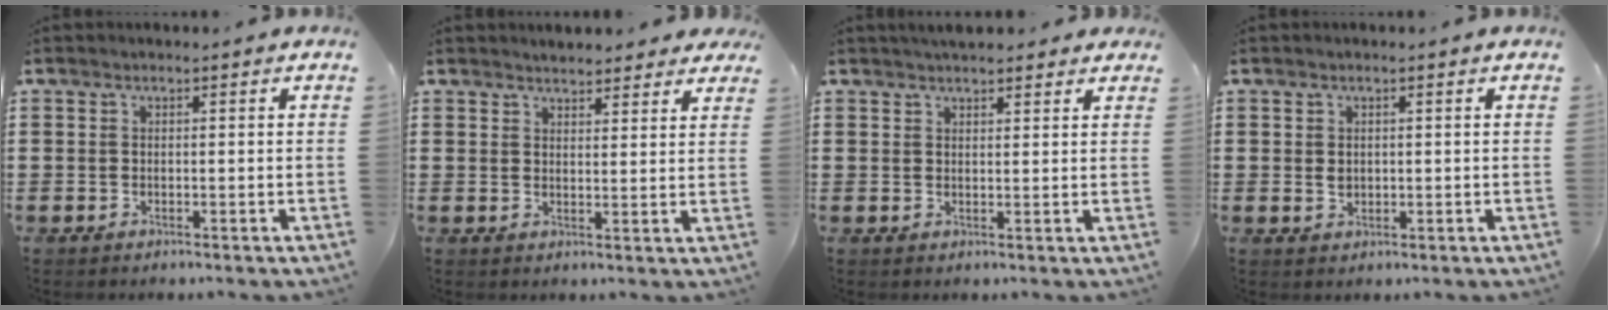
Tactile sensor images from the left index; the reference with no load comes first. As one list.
[{"total": 2.9, "force": [2.9, 0.5, 0.3], "torque": [-0.015, -0.003, 0.054]}, {"total": 2.9, "force": [2.6, 0.8, 0.8], "torque": [-0.021, 0.002, 0.049]}, {"total": 1.3, "force": [0.2, 1.1, 0.7], "torque": [-0.017, 0.007, 0.003]}]